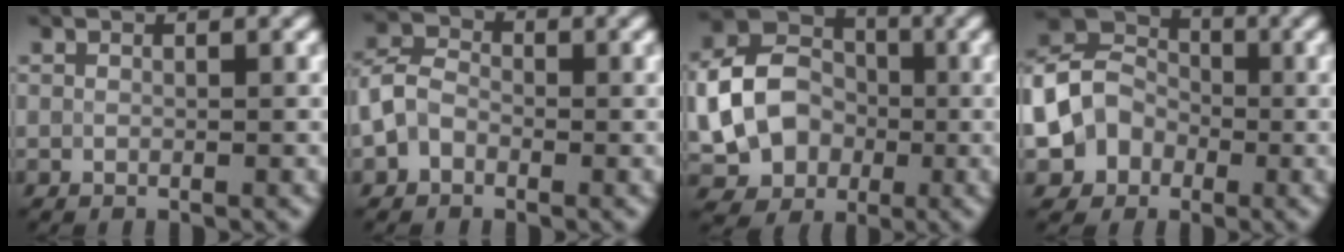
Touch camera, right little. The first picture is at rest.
{"total": 2.6, "force": [-1.0, 2.0, 1.3], "torque": [-0.027, 0.009, -0.029]}
{"total": 8.4, "force": [-0.7, 6.9, 4.7], "torque": [-0.080, -0.013, -0.017]}
{"total": 6.5, "force": [-2.0, 5.7, 2.3], "torque": [-0.036, 0.005, -0.057]}